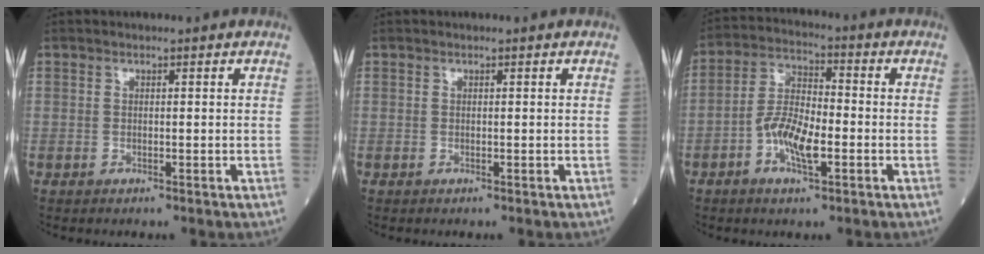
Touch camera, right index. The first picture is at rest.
{"total": 0.0}
{"total": 8.0, "force": [-2.8, 2.6, 7.1], "torque": [-0.148, 0.005, -0.056]}